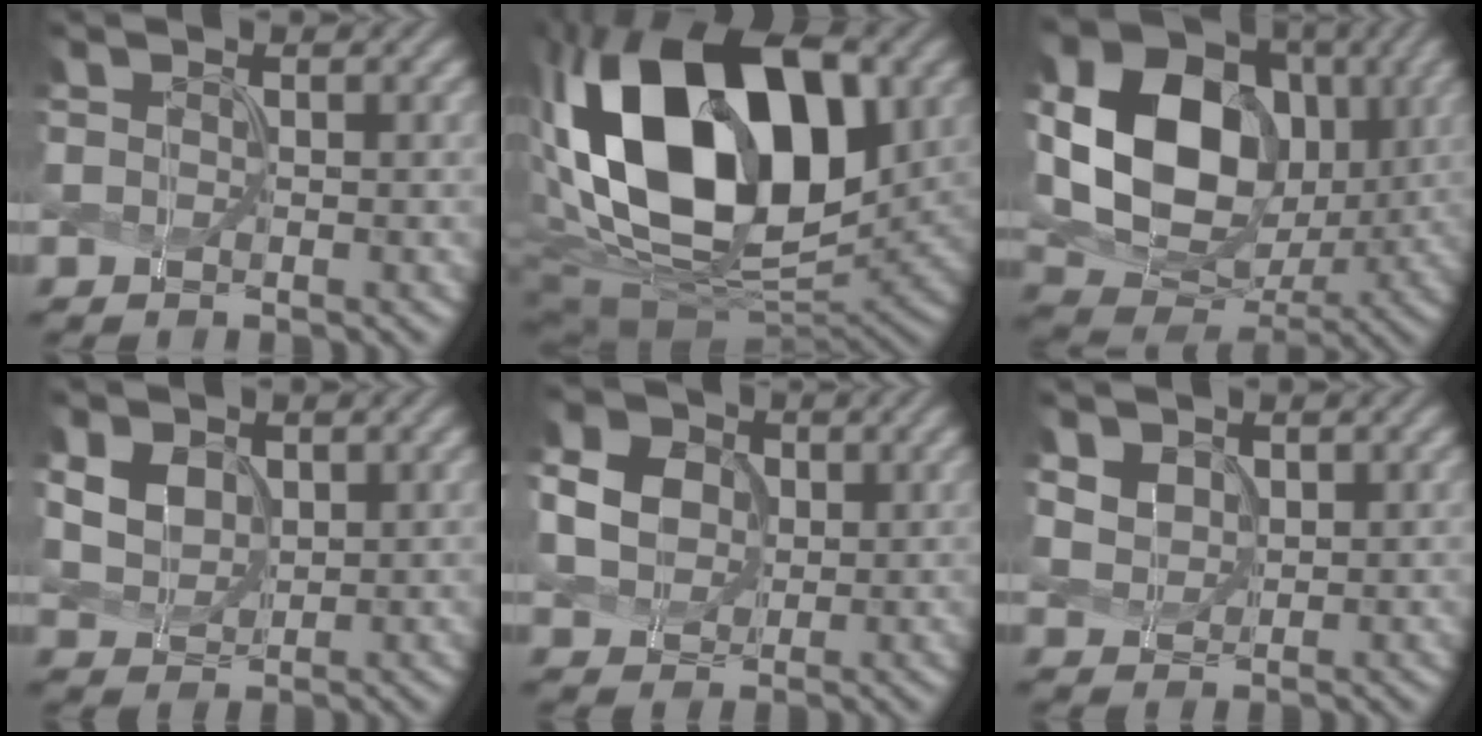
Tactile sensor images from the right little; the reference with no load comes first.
{"total": 19.0, "force": [3.3, 11.8, 14.6], "torque": [-0.291, 0.024, 0.052]}
{"total": 15.8, "force": [1.5, 12.4, 9.6], "torque": [-0.191, 0.006, 0.034]}
{"total": 2.9, "force": [0.7, 2.3, 1.7], "torque": [-0.050, -0.001, 0.021]}
{"total": 6.8, "force": [1.9, 5.6, 3.3], "torque": [-0.103, 0.030, 0.029]}
{"total": 2.5, "force": [1.2, 1.9, 1.1], "torque": [-0.043, -0.003, 0.038]}